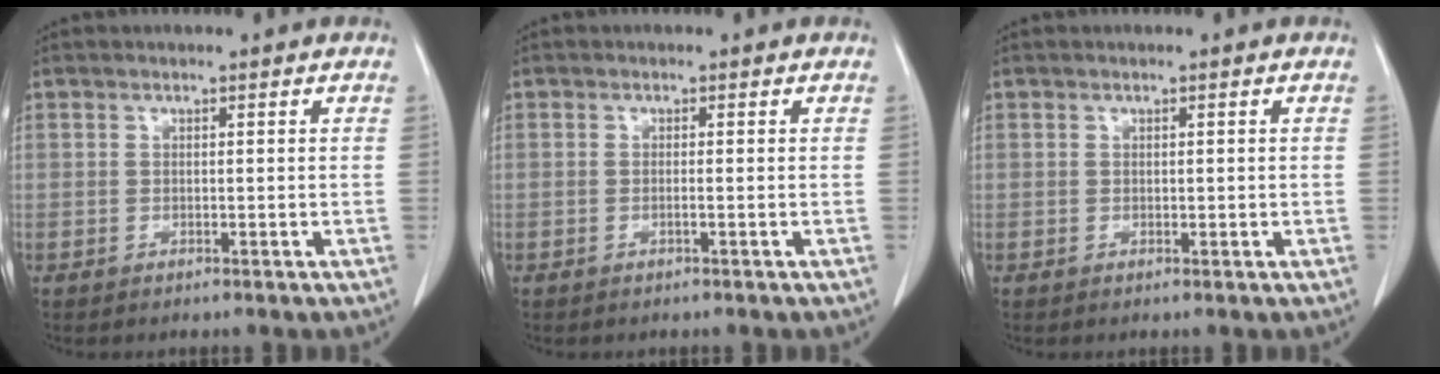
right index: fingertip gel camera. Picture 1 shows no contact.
{"total": 0.6, "force": [-0.2, -0.1, 0.5], "torque": [-0.010, 0.001, -0.004]}
{"total": 0.6, "force": [0.1, 0.4, 0.4], "torque": [-0.006, -0.001, 0.002]}